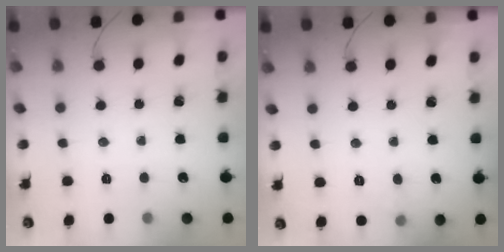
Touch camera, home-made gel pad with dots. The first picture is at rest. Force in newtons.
{"total": 5.3, "press": 5.1, "slide": 1.6}